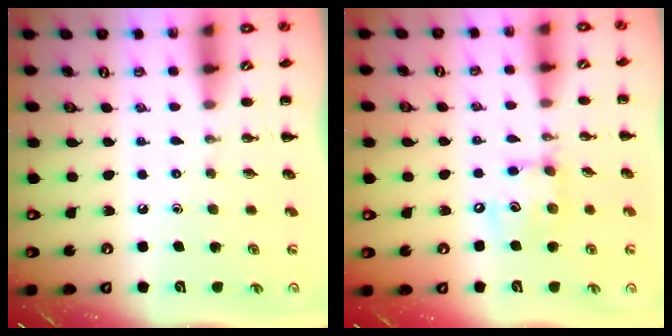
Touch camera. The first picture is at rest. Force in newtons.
{"total": 9.2, "press": 9.2, "slide": 1.1}